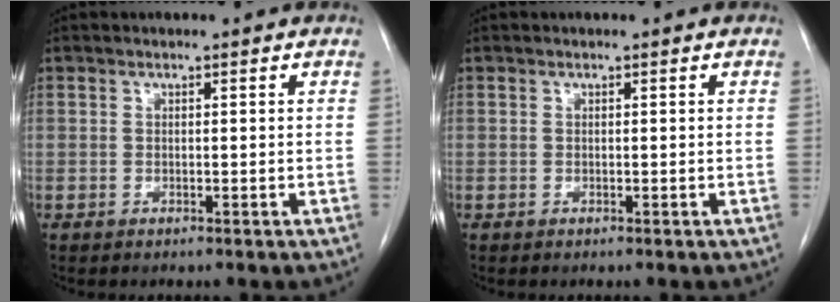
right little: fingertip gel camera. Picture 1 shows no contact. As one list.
[{"total": 0.0}]